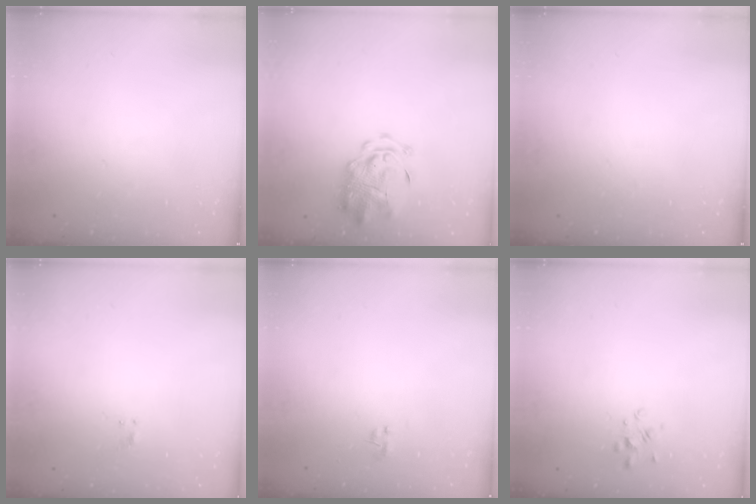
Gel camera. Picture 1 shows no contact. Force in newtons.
{"total": 3.1, "press": 3.0, "slide": 1.0}
{"total": 0.0}
{"total": 1.0, "press": 0.6, "slide": 0.7}
{"total": 0.0}
{"total": 2.2, "press": 2.0, "slide": 1.0}